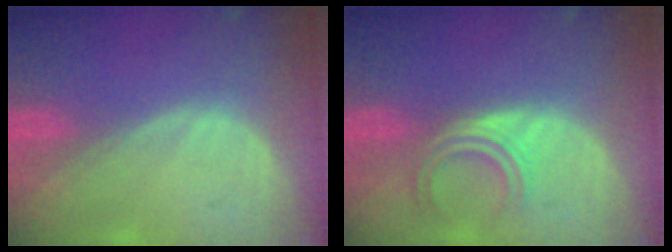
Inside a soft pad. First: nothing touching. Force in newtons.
{"total": 4.5, "press": 4.1, "slide": 1.9}